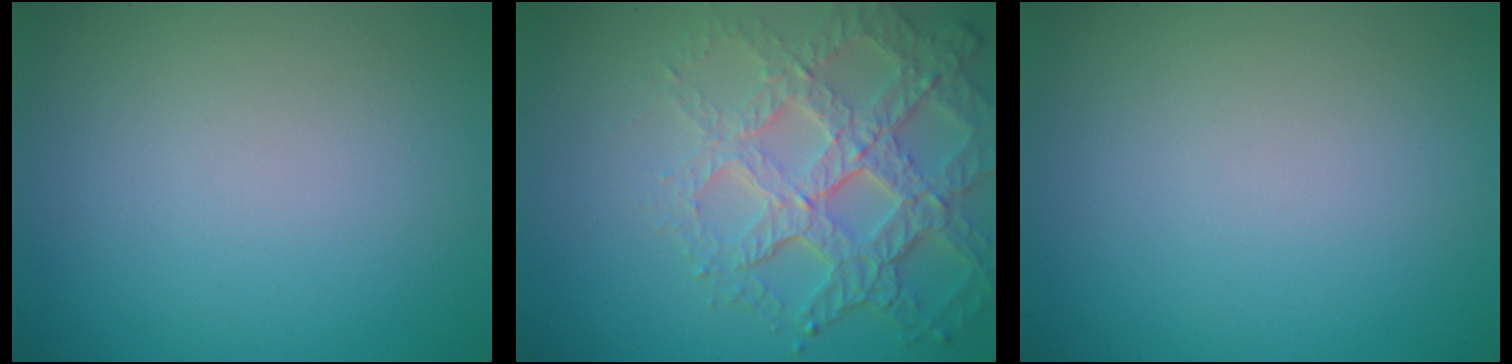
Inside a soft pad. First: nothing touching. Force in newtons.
{"total": 7.3, "press": 5.1, "slide": 5.1}
{"total": 0.0}